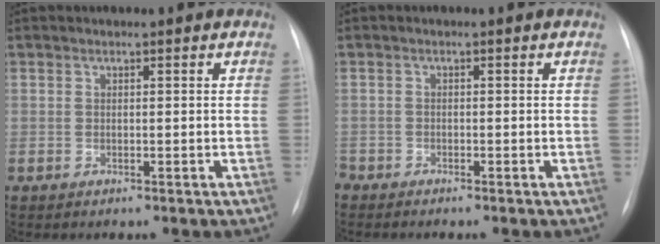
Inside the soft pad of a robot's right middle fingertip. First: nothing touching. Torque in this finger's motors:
{"motor_torque": [0.00, 0.00, 0.03, 0.01]}